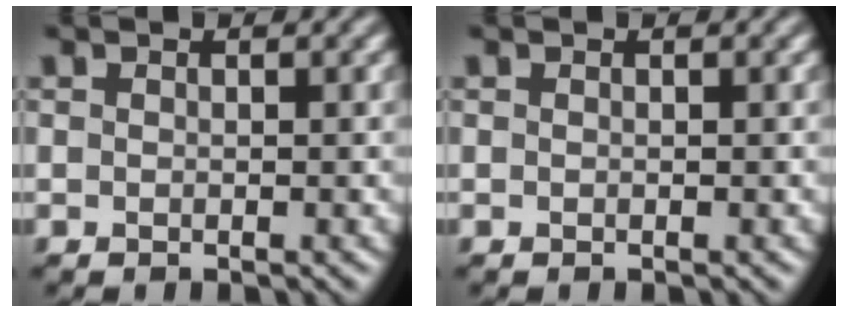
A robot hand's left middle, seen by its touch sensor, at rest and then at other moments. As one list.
[{"total": 0.0}]